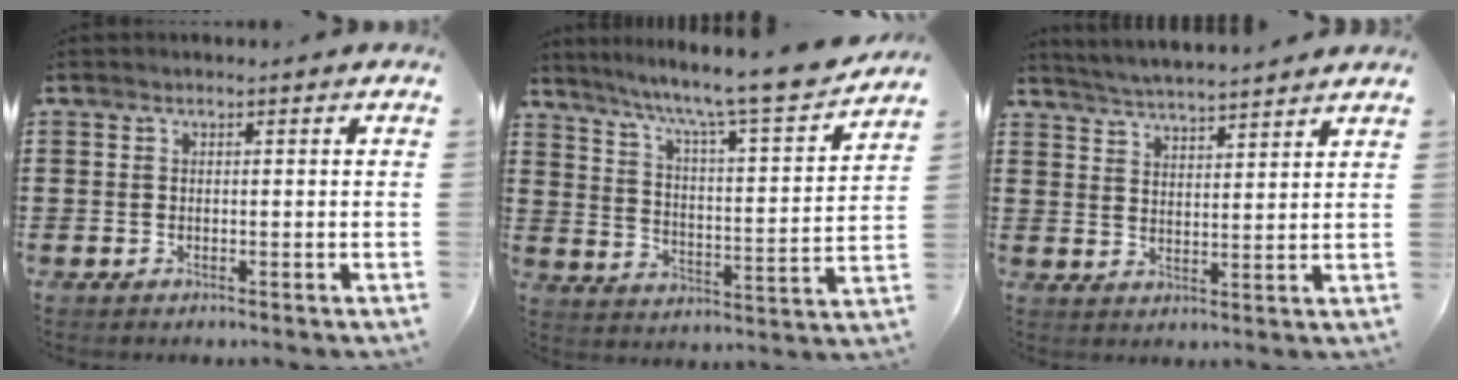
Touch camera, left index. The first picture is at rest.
{"total": 8.6, "force": [7.4, -0.4, 4.3], "torque": [-0.105, -0.062, 0.114]}
{"total": 4.1, "force": [4.1, -0.7, 0.3], "torque": [-0.022, -0.024, 0.070]}